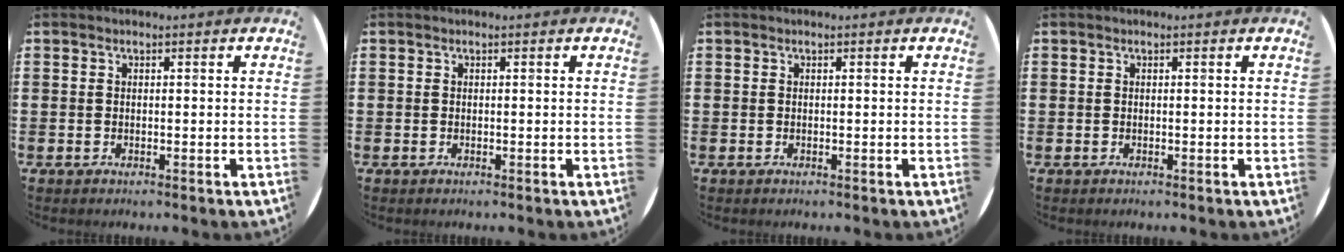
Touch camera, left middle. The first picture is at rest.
{"total": 0.0}
{"total": 0.0}
{"total": 0.0}